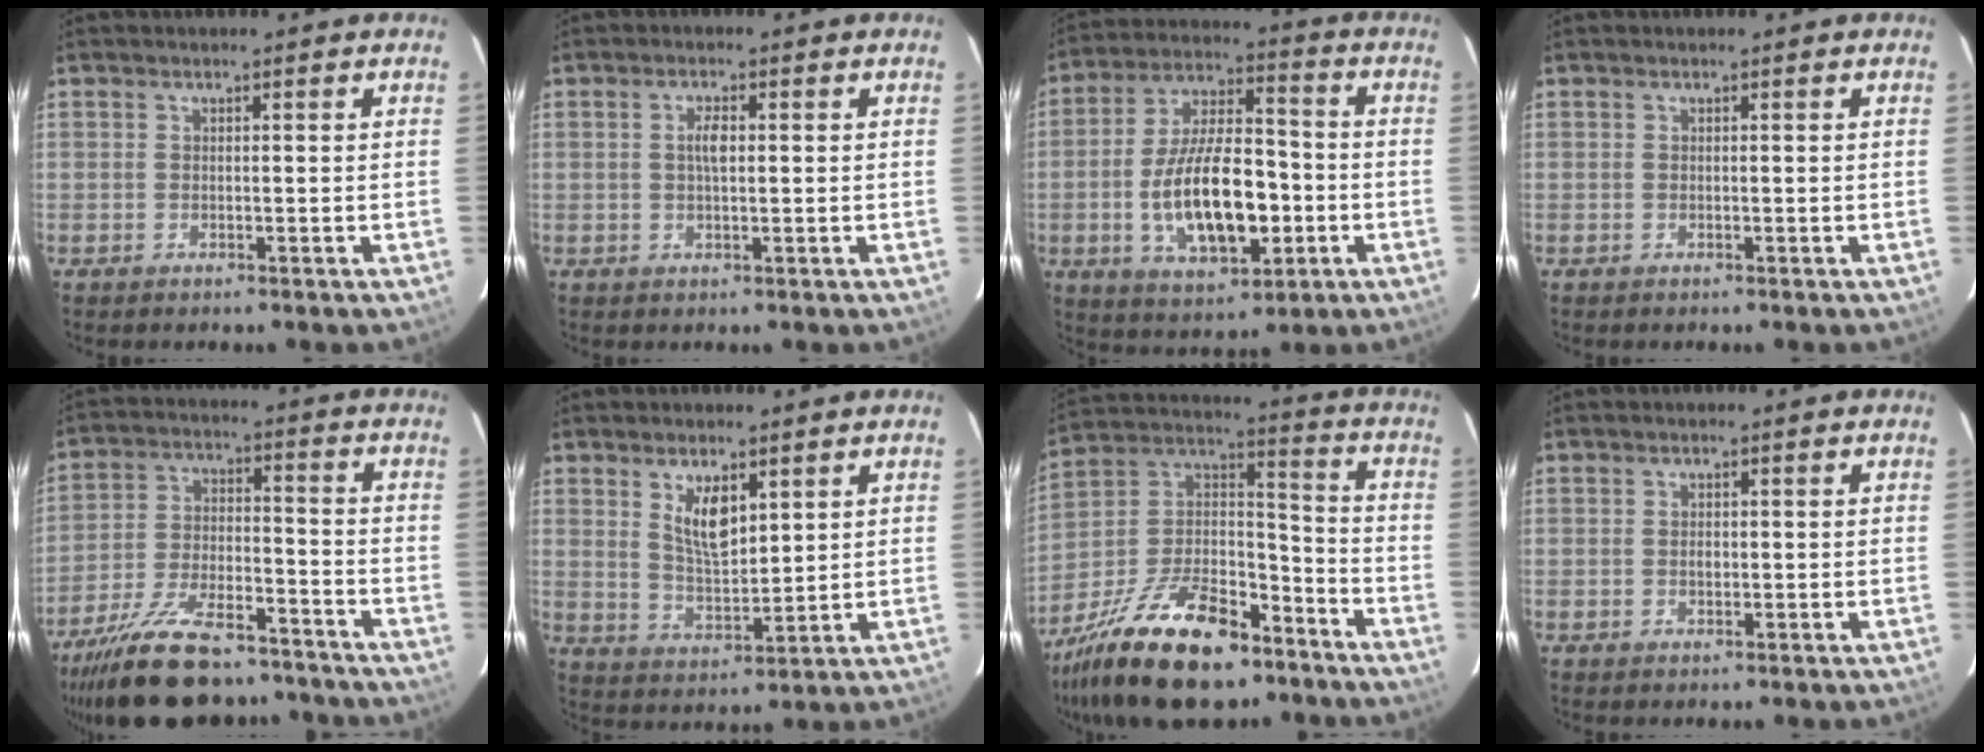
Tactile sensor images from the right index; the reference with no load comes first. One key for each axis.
{"total": 2.6, "fx": 0.3, "fy": 1.0, "fz": 2.4, "tx": -0.045, "ty": 0.004, "tz": 0.005}
{"total": 17.5, "fx": -3.9, "fy": 7.9, "fz": 15.1, "tx": -0.293, "ty": 0.005, "tz": -0.055}
{"total": 0.0}
{"total": 21.1, "fx": -17.2, "fy": 7.4, "fz": 9.7, "tx": -0.194, "ty": -0.011, "tz": -0.262}
{"total": 7.4, "fx": 3.4, "fy": 3.2, "fz": 5.8, "tx": -0.100, "ty": -0.005, "tz": 0.071}
{"total": 24.9, "fx": -16.5, "fy": 11.0, "fz": 15.1, "tx": -0.300, "ty": 0.009, "tz": -0.270}
{"total": 1.1, "fx": -0.1, "fy": 0.8, "fz": 0.7, "tx": -0.012, "ty": 0.002, "tz": -0.002}